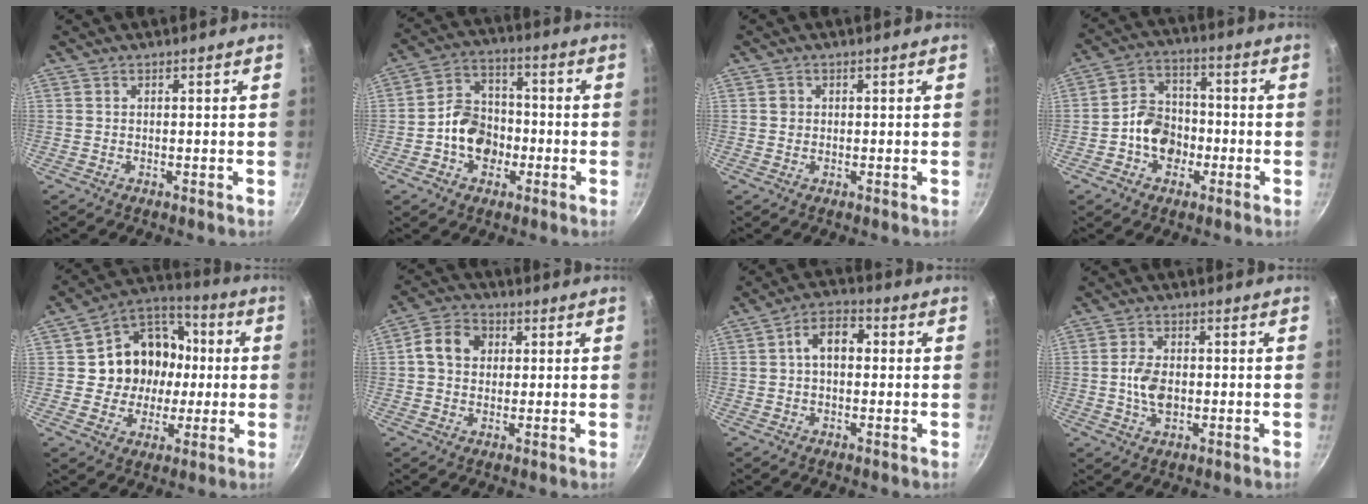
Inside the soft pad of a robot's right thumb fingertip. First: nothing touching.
{"total": 10.8, "force": [-2.5, 8.4, 6.3], "torque": [-0.074, 0.035, -0.050]}
{"total": 1.1, "force": [0.1, 1.1, 0.4], "torque": [-0.001, 0.002, 0.003]}
{"total": 9.8, "force": [-2.5, 7.8, 5.5], "torque": [-0.063, 0.036, -0.051]}
{"total": 15.6, "force": [0.7, 13.1, 8.5], "torque": [-0.069, 0.026, 0.012]}
{"total": 8.2, "force": [1.3, 6.5, 4.8], "torque": [-0.074, 0.016, 0.015]}
{"total": 7.0, "force": [0.8, 4.3, 5.4], "torque": [-0.078, 0.025, 0.003]}
{"total": 6.0, "force": [-0.4, 3.8, 4.6], "torque": [-0.083, 0.003, -0.007]}